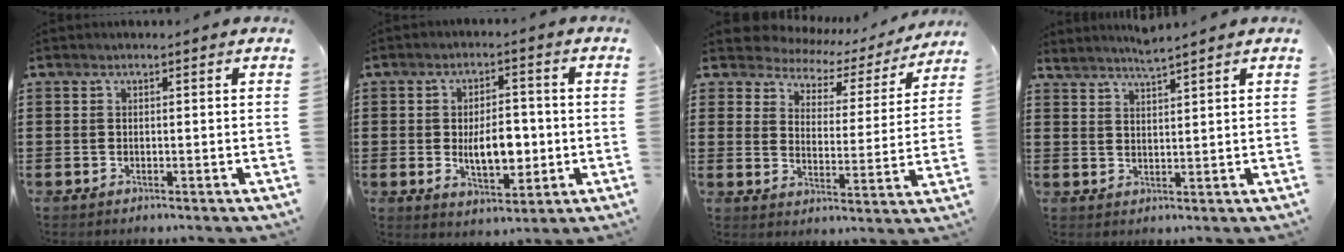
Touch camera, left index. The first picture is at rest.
{"total": 7.4, "force": [-0.7, 4.0, 6.2], "torque": [-0.089, 0.000, -0.017]}
{"total": 4.0, "force": [3.8, 1.4, 0.5], "torque": [-0.037, -0.028, 0.058]}
{"total": 2.9, "force": [2.8, -0.5, 0.5], "torque": [-0.015, -0.007, 0.054]}